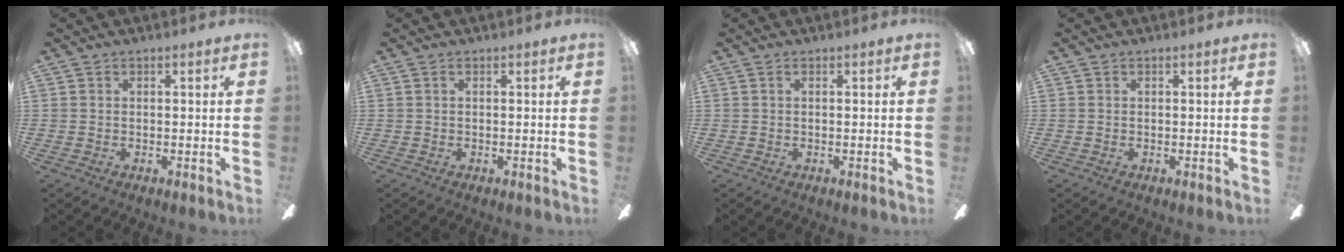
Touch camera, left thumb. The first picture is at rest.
{"total": 0.0}
{"total": 0.0}
{"total": 0.0}